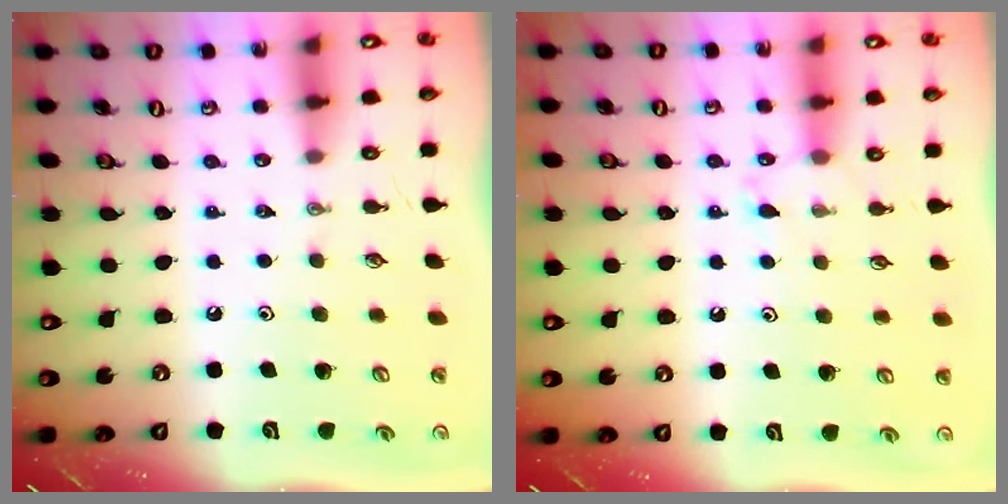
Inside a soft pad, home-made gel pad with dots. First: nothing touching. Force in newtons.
{"total": 5.8, "press": 5.7, "slide": 0.7}